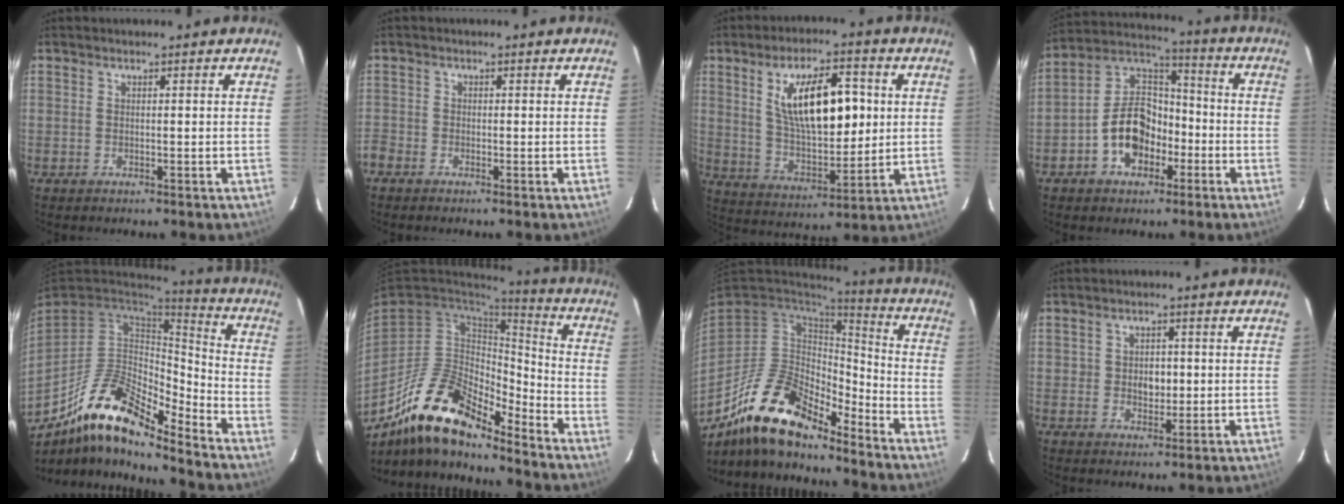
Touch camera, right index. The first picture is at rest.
{"total": 2.3, "force": [-1.6, 1.6, 0.3], "torque": [-0.010, 0.000, -0.036]}
{"total": 16.0, "force": [4.2, 6.7, 13.9], "torque": [-0.233, 0.008, 0.084]}
{"total": 12.0, "force": [-4.8, 8.2, 7.4], "torque": [-0.152, 0.031, -0.075]}
{"total": 17.0, "force": [-12.5, 5.0, 10.5], "torque": [-0.192, -0.002, -0.235]}
{"total": 18.3, "force": [-14.4, 5.8, 9.6], "torque": [-0.182, -0.001, -0.269]}
{"total": 18.3, "force": [-14.3, 6.2, 9.6], "torque": [-0.190, -0.006, -0.267]}
{"total": 3.7, "force": [0.0, 3.0, 2.0], "torque": [-0.034, 0.006, 0.002]}